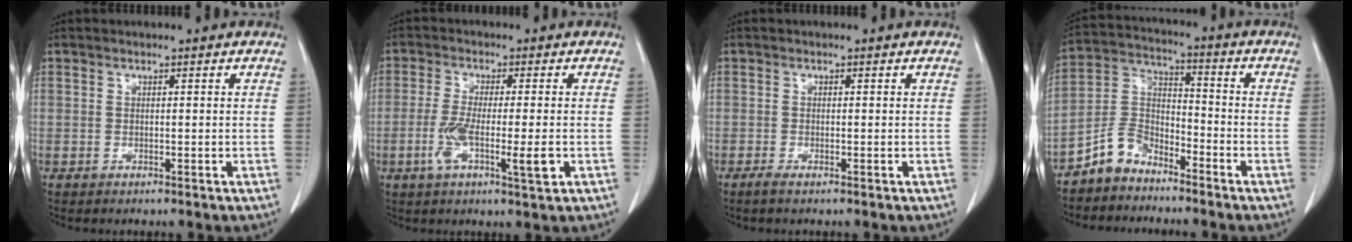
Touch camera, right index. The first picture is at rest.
{"total": 7.9, "force": [-2.3, 1.2, 7.5], "torque": [-0.138, -0.008, -0.040]}
{"total": 1.8, "force": [-0.9, 0.4, 1.5], "torque": [-0.034, -0.002, -0.017]}
{"total": 7.5, "force": [-5.9, 4.0, 2.2], "torque": [-0.048, 0.022, -0.120]}